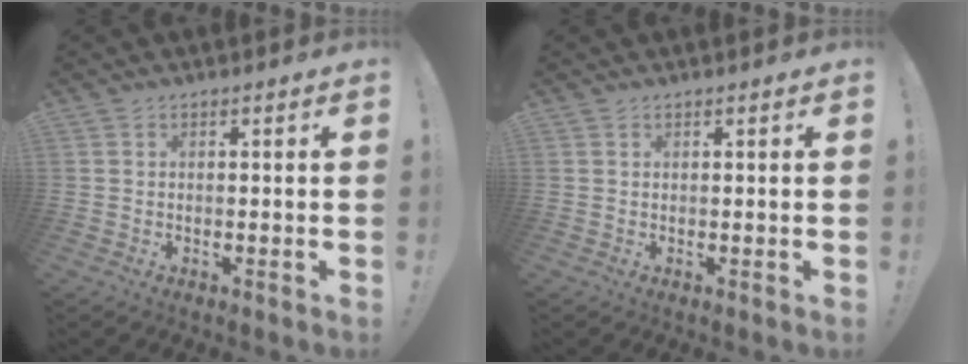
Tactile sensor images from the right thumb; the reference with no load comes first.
{"total": 0.0}